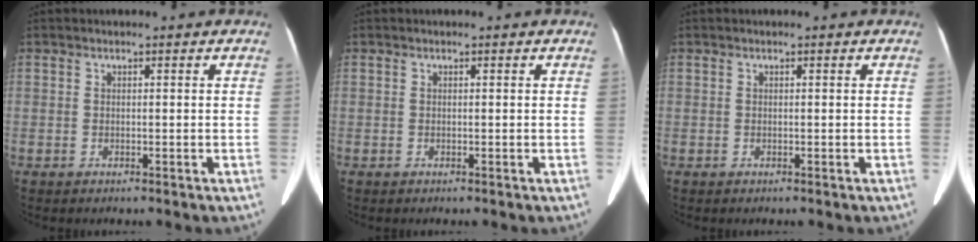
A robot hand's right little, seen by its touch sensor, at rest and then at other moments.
{"total": 0.0}
{"total": 0.0}